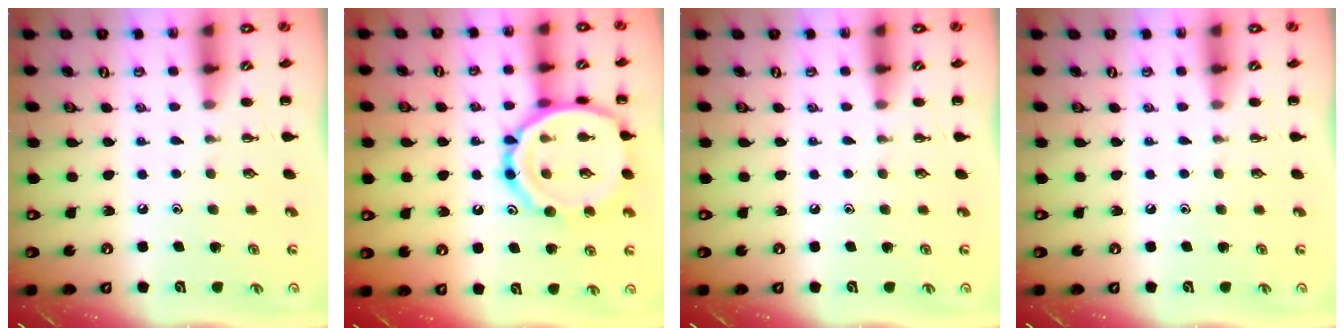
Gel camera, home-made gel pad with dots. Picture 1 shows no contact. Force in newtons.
{"total": 19.3, "press": 19.3, "slide": 1.6}
{"total": 0.0}
{"total": 0.0}